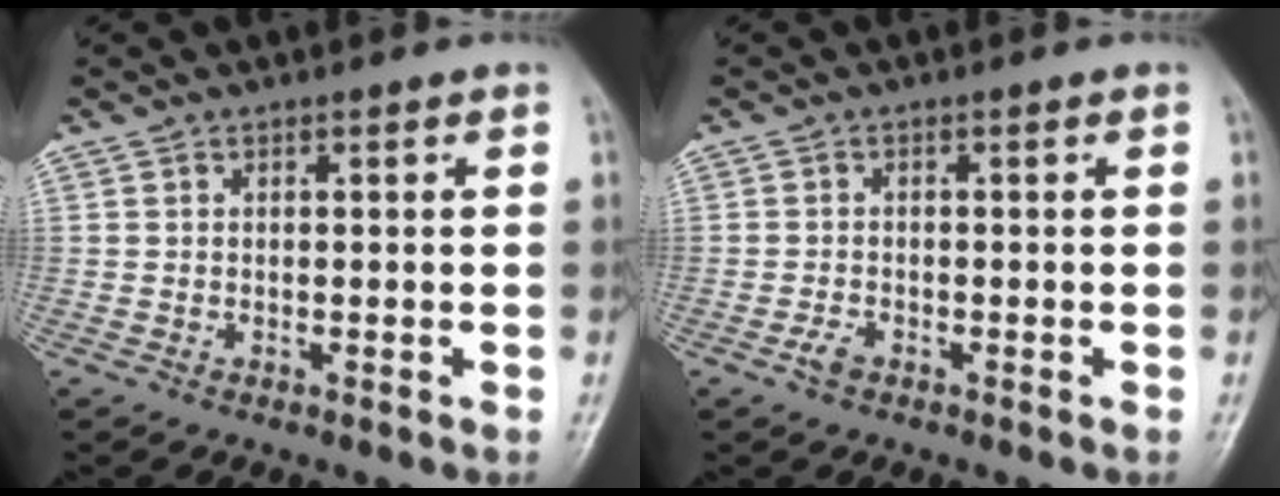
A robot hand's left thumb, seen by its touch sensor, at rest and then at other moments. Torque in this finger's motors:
{"motor_torque": [0.00, 0.05, 0.27, 0.19, 0.00]}